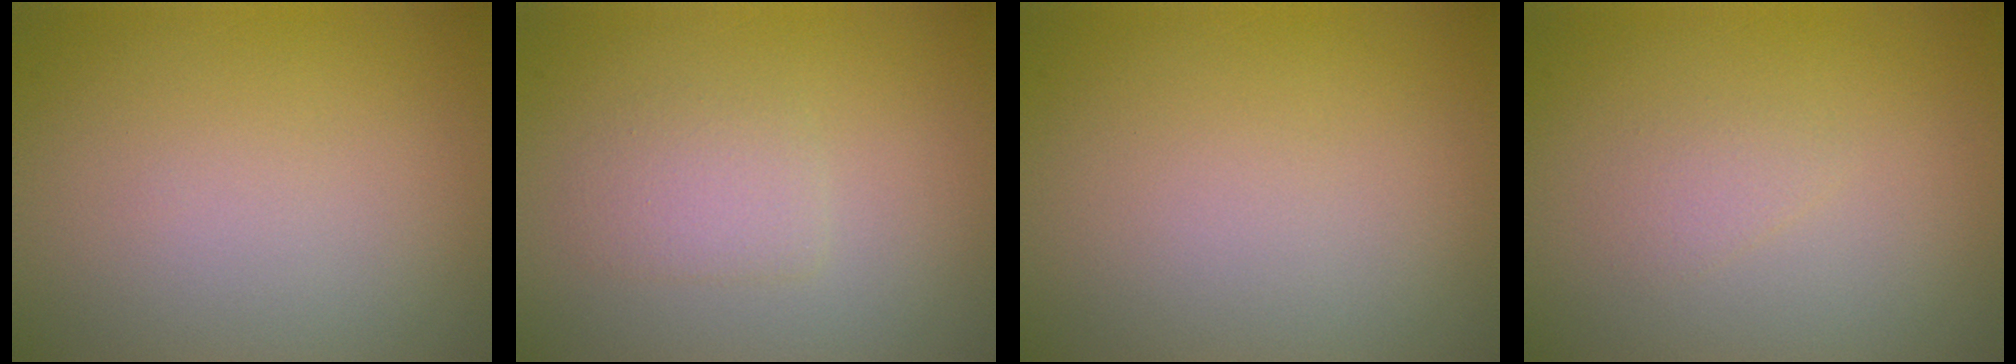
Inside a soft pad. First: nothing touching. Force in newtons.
{"total": 1.7, "press": 1.7, "slide": 0.3}
{"total": 0.0}
{"total": 0.9, "press": 0.9, "slide": 0.1}